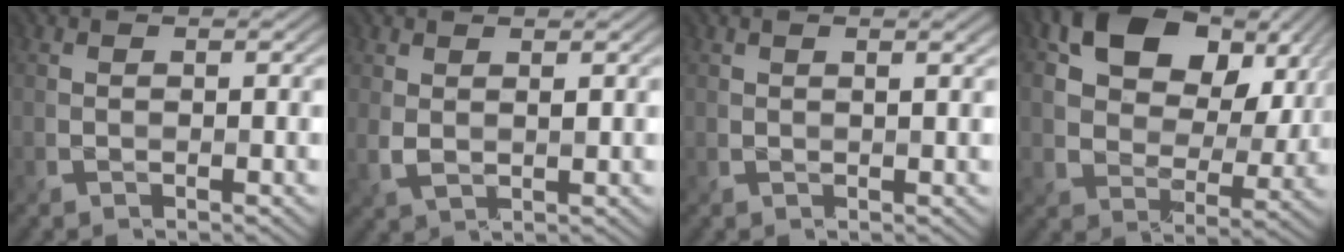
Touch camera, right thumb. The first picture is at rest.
{"total": 1.5, "force": [0.8, 0.5, 1.1], "torque": [-0.023, -0.004, 0.018]}
{"total": 1.9, "force": [1.1, 0.4, 1.5], "torque": [-0.024, 0.001, 0.019]}
{"total": 14.8, "force": [6.4, 9.6, 9.2], "torque": [-0.171, 0.008, 0.111]}